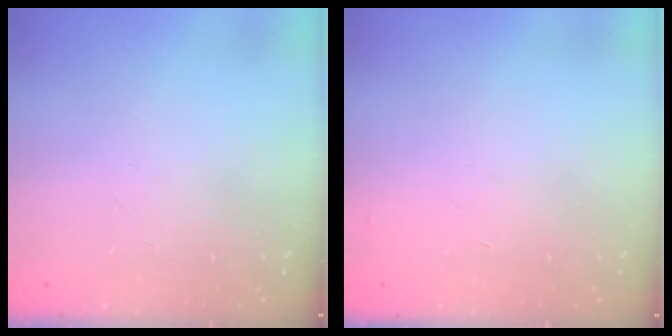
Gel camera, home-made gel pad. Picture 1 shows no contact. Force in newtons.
{"total": 2.9, "press": 2.9, "slide": 0.1}